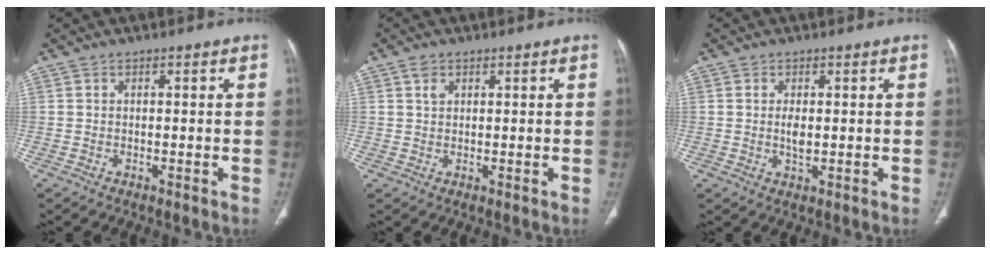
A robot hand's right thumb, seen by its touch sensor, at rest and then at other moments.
{"total": 2.0, "force": [1.0, 1.4, 1.0], "torque": [-0.014, -0.002, 0.019]}
{"total": 2.4, "force": [0.2, 1.1, 2.1], "torque": [-0.040, -0.004, 0.004]}